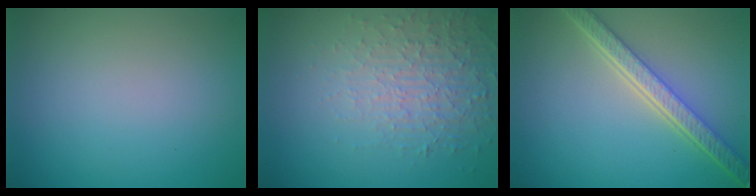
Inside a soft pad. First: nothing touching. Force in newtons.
{"total": 4.2, "press": 3.1, "slide": 2.7}
{"total": 5.3, "press": 4.1, "slide": 3.3}